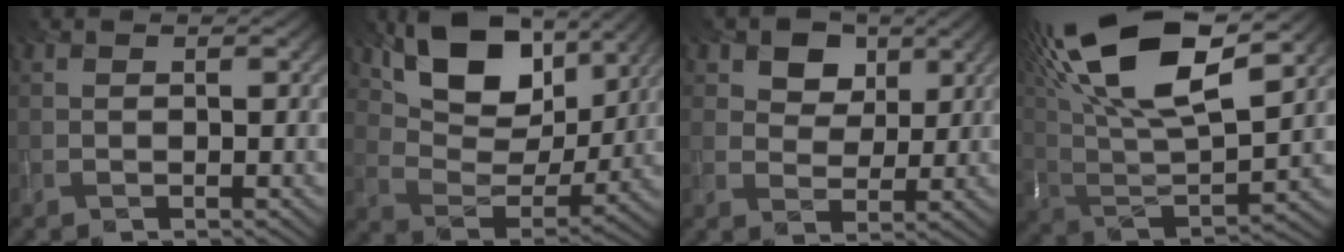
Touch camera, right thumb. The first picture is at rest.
{"total": 12.6, "force": [7.3, 7.1, 7.5], "torque": [-0.135, -0.003, 0.128]}
{"total": 7.7, "force": [4.1, 5.5, 3.4], "torque": [-0.080, 0.009, 0.072]}
{"total": 19.1, "force": [10.4, 7.3, 14.3], "torque": [-0.309, 0.043, 0.172]}